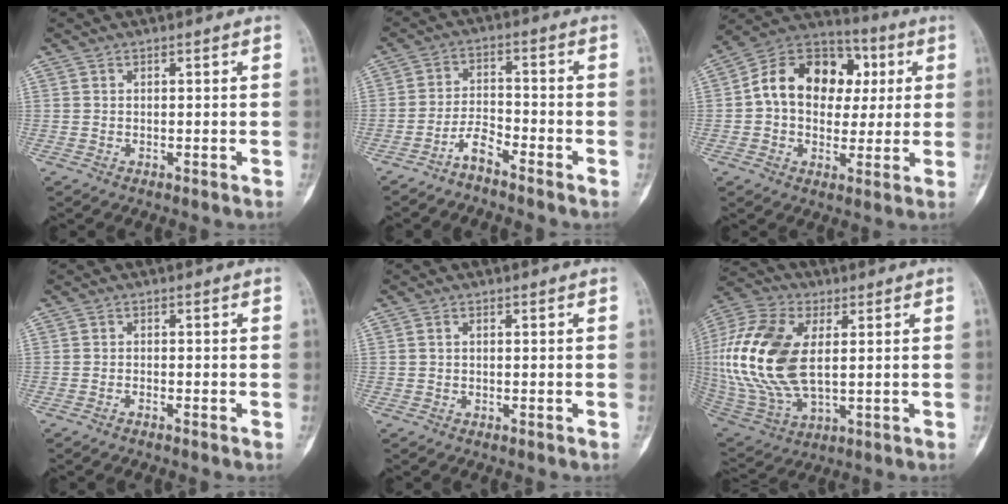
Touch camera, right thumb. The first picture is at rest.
{"total": 4.1, "force": [-3.5, 0.8, 2.0], "torque": [-0.033, 0.029, -0.072]}
{"total": 17.7, "force": [2.5, 13.2, 11.6], "torque": [-0.146, 0.028, 0.031]}
{"total": 0.6, "force": [-0.6, 0.0, 0.2], "torque": [-0.005, 0.004, -0.012]}
{"total": 0.5, "force": [0.0, 0.3, 0.4], "torque": [-0.008, 0.001, -0.003]}
{"total": 21.1, "force": [2.6, 11.7, 17.4], "torque": [-0.378, -0.007, 0.050]}